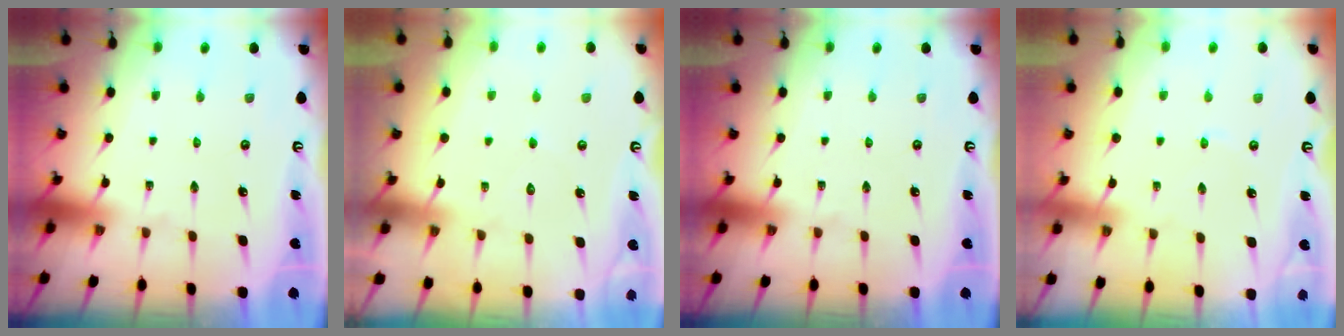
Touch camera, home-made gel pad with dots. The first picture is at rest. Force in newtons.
{"total": 4.6, "press": 4.5, "slide": 0.6}
{"total": 0.0}
{"total": 1.3, "press": 1.3, "slide": 0.2}